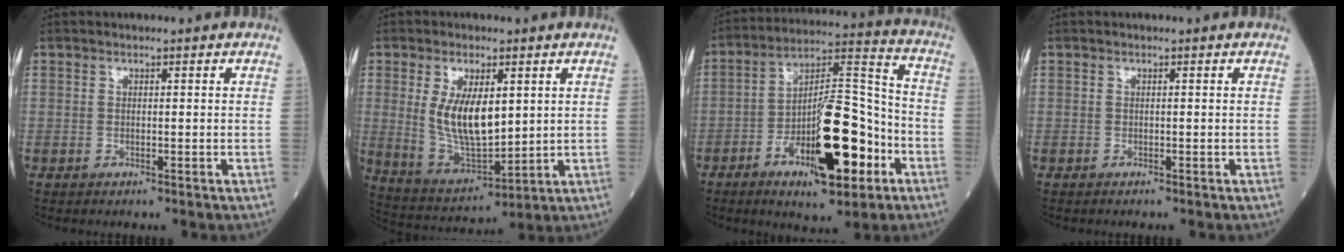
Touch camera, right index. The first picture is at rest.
{"total": 10.9, "force": [2.2, 4.2, 9.8], "torque": [-0.194, -0.008, 0.051]}
{"total": 17.5, "force": [-6.7, 4.9, 15.4], "torque": [-0.261, 0.008, -0.101]}
{"total": 0.0}